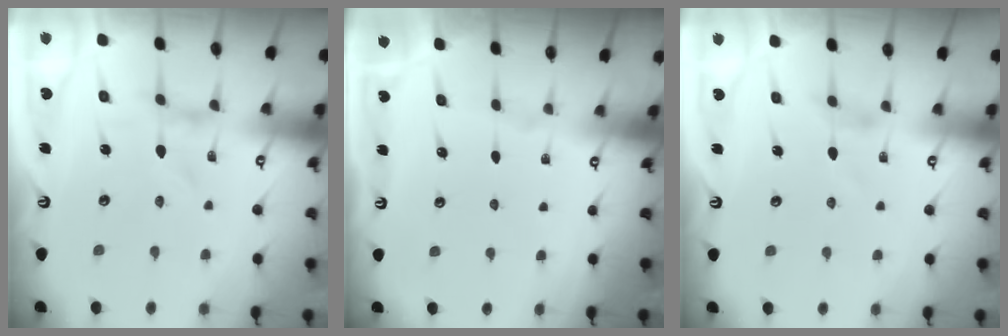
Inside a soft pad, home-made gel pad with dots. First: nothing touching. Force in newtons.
{"total": 0.0}
{"total": 2.5, "press": 2.5, "slide": 0.4}